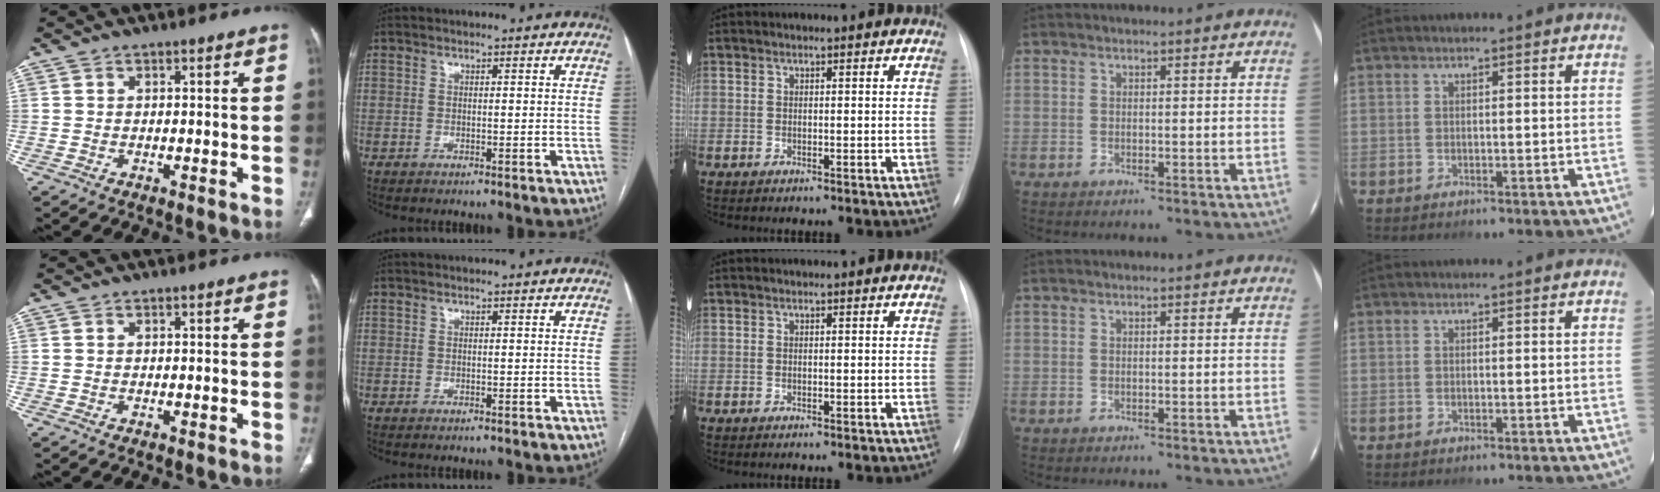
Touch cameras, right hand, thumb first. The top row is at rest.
{}